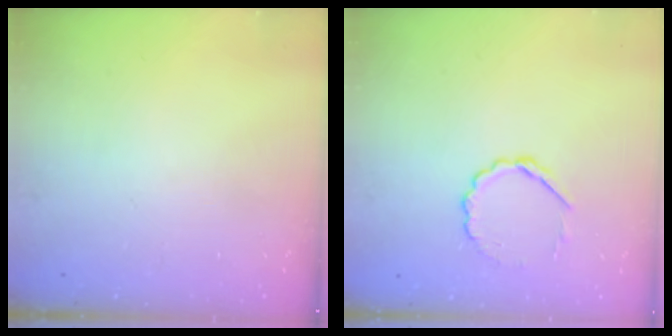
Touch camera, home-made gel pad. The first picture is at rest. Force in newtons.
{"total": 4.4, "press": 4.2, "slide": 1.5}